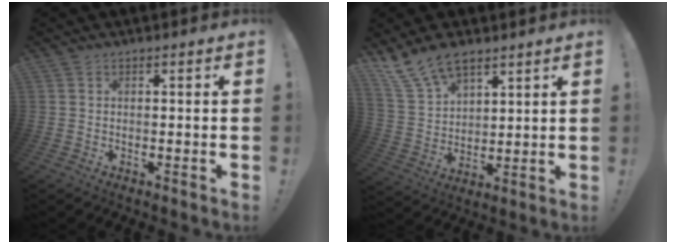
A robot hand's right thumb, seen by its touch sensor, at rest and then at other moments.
{"total": 11.9, "force": [8.9, 6.1, 5.1], "torque": [-0.103, -0.046, 0.172]}